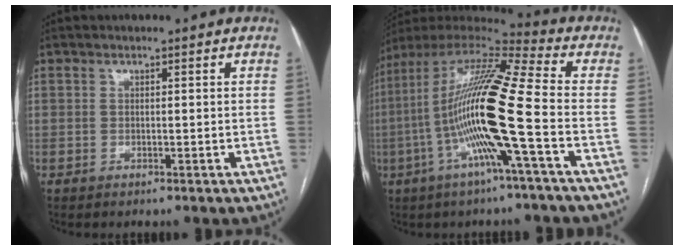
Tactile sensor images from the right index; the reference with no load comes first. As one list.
[{"total": 19.0, "force": [-3.8, 0.2, 18.6], "torque": [-0.358, 0.005, -0.085]}]